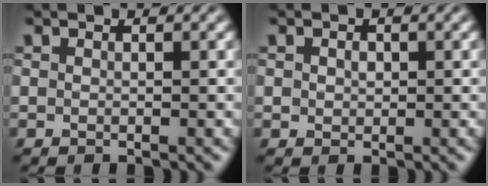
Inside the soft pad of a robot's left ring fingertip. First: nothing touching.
{"total": 1.0, "force": [0.2, 0.8, 0.5], "torque": [-0.011, 0.000, 0.003]}